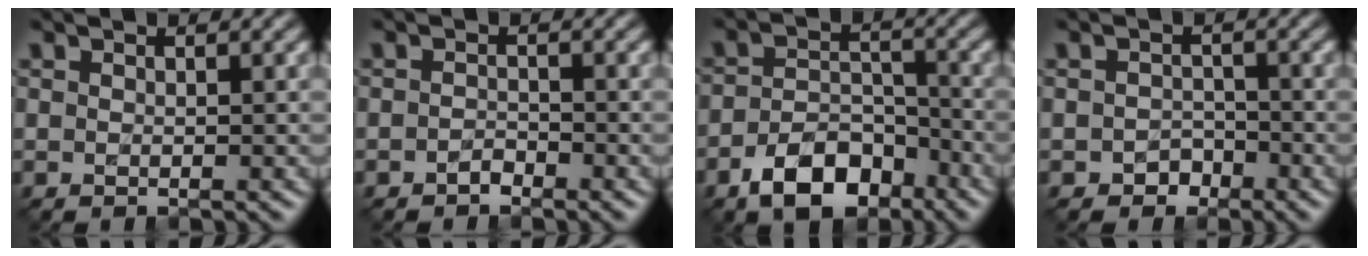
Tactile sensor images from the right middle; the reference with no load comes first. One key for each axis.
{"total": 0.9, "fx": -0.7, "fy": 0.4, "fz": 0.4, "tx": -0.007, "ty": 0.004, "tz": -0.014}
{"total": 5.8, "fx": -3.8, "fy": 3.1, "fz": 3.2, "tx": -0.052, "ty": 0.002, "tz": -0.068}
{"total": 1.6, "fx": -1.0, "fy": 1.2, "fz": 0.3, "tx": -0.001, "ty": 0.006, "tz": -0.019}